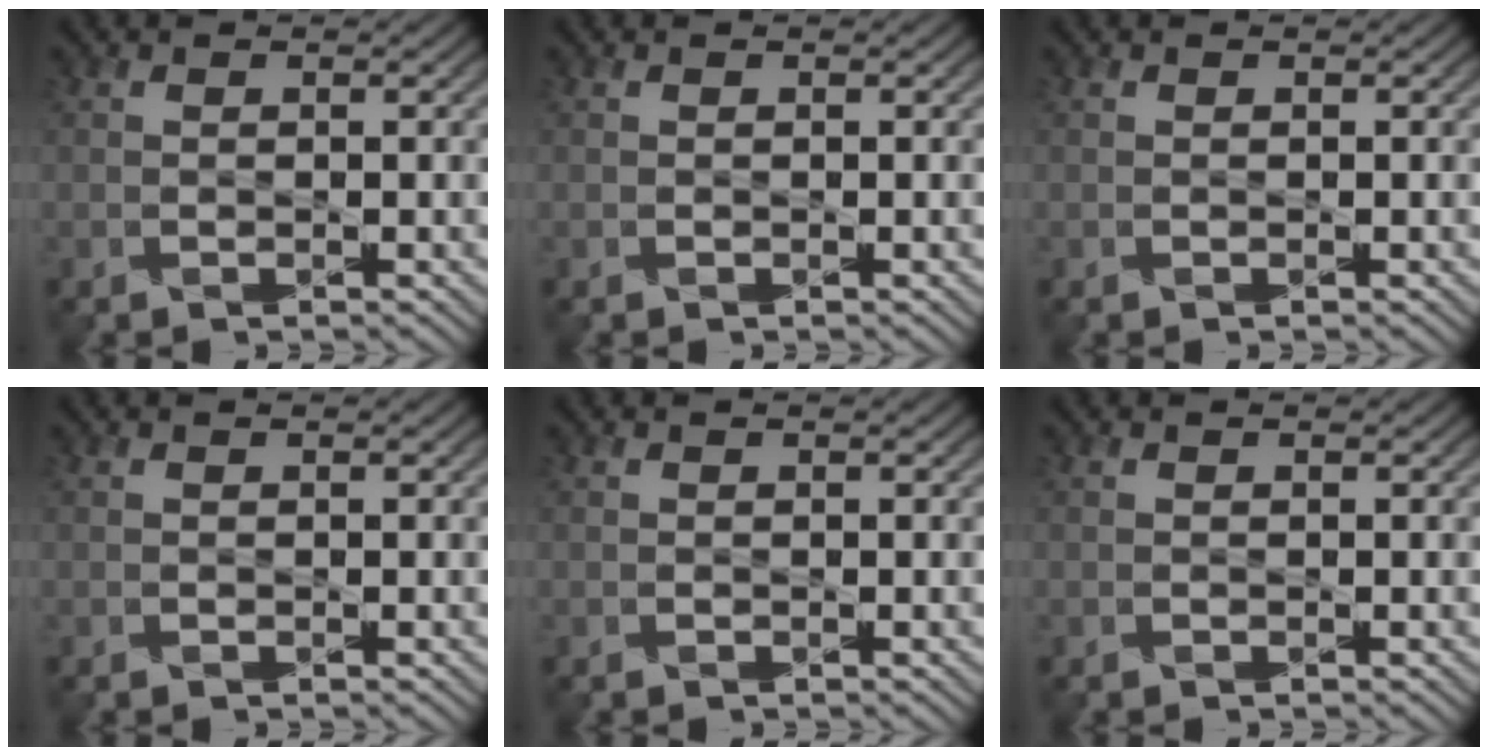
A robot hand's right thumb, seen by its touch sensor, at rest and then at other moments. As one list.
[{"total": 0.0}, {"total": 0.0}, {"total": 0.0}, {"total": 0.0}, {"total": 0.0}]